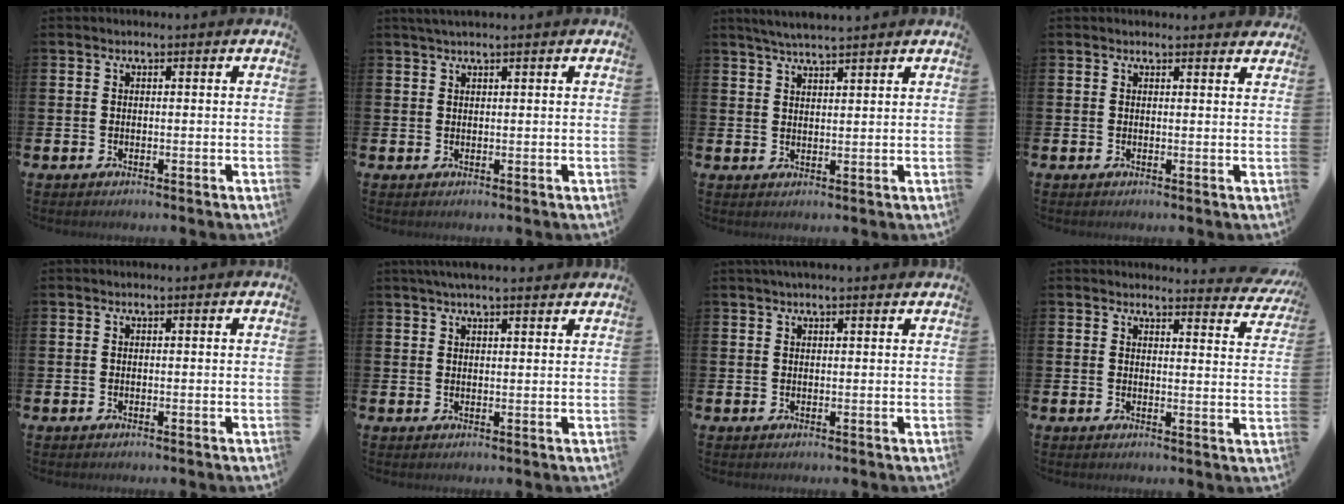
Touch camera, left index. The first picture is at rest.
{"total": 1.3, "force": [1.1, 0.0, 0.7], "torque": [-0.016, 0.004, 0.020]}
{"total": 3.8, "force": [3.6, 0.0, 1.2], "torque": [-0.027, -0.009, 0.065]}
{"total": 1.0, "force": [1.0, 0.2, 0.1], "torque": [0.011, -0.005, 0.016]}
{"total": 0.0}
{"total": 2.4, "force": [2.0, 0.2, 1.3], "torque": [-0.015, -0.004, 0.033]}
{"total": 1.5, "force": [1.3, 0.0, 0.7], "torque": [-0.010, 0.001, 0.022]}
{"total": 3.3, "force": [3.3, 0.3, 0.3], "torque": [0.008, -0.032, 0.052]}